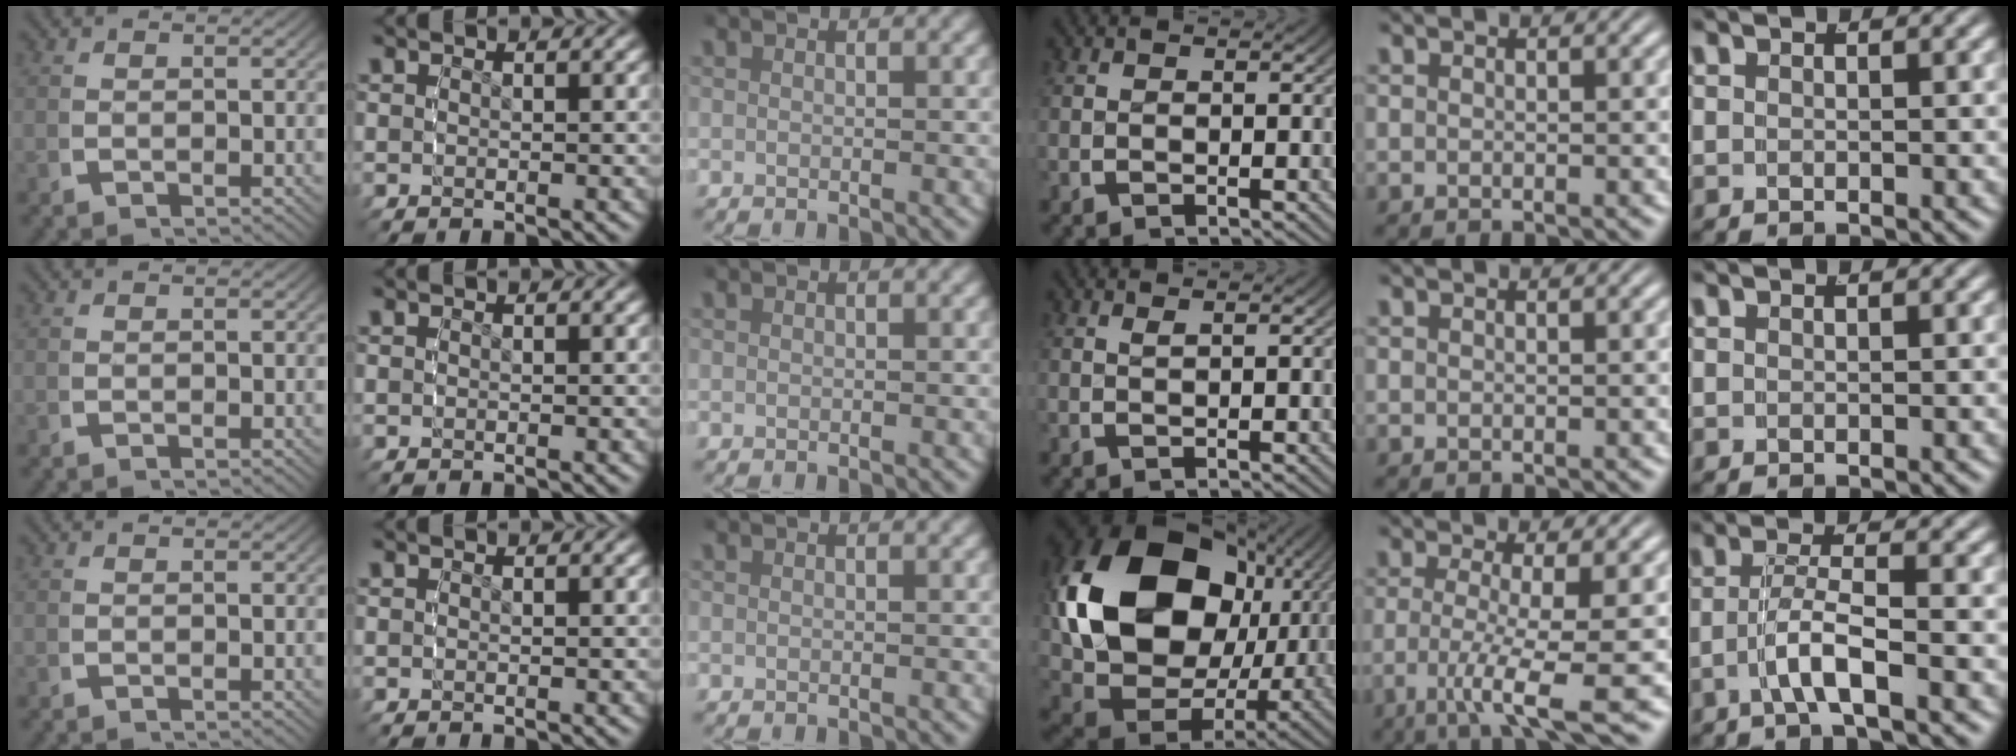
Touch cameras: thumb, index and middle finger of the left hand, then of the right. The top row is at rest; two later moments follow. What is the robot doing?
{"motion": "grasp_and_lifting", "object": "bowl"}